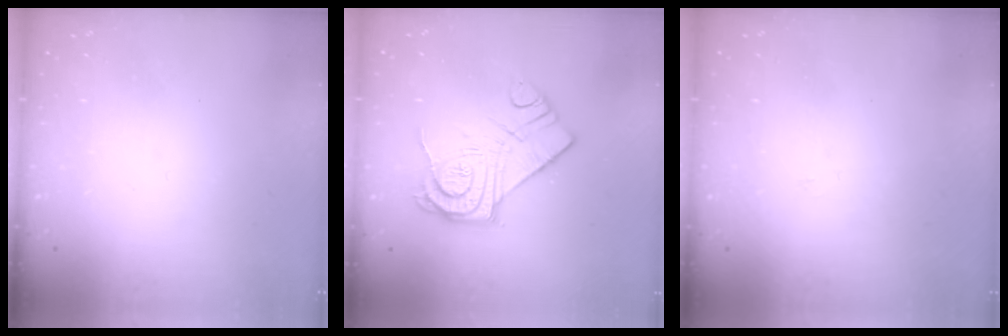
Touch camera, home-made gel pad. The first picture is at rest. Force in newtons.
{"total": 14.3, "press": 14.3, "slide": 0.7}
{"total": 2.2, "press": 2.2, "slide": 0.3}